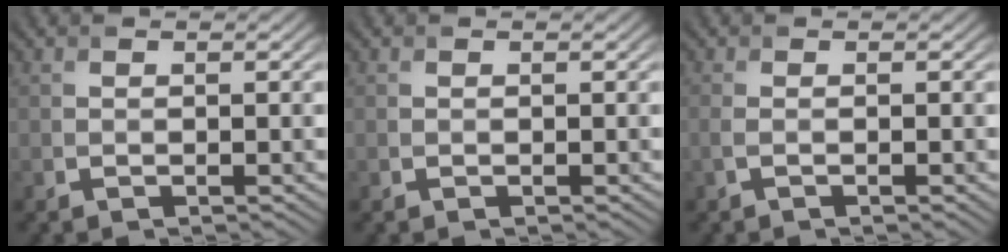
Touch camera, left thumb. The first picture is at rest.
{"total": 0.0}
{"total": 1.4, "force": [-0.3, 0.3, 1.4], "torque": [-0.032, -0.001, -0.010]}